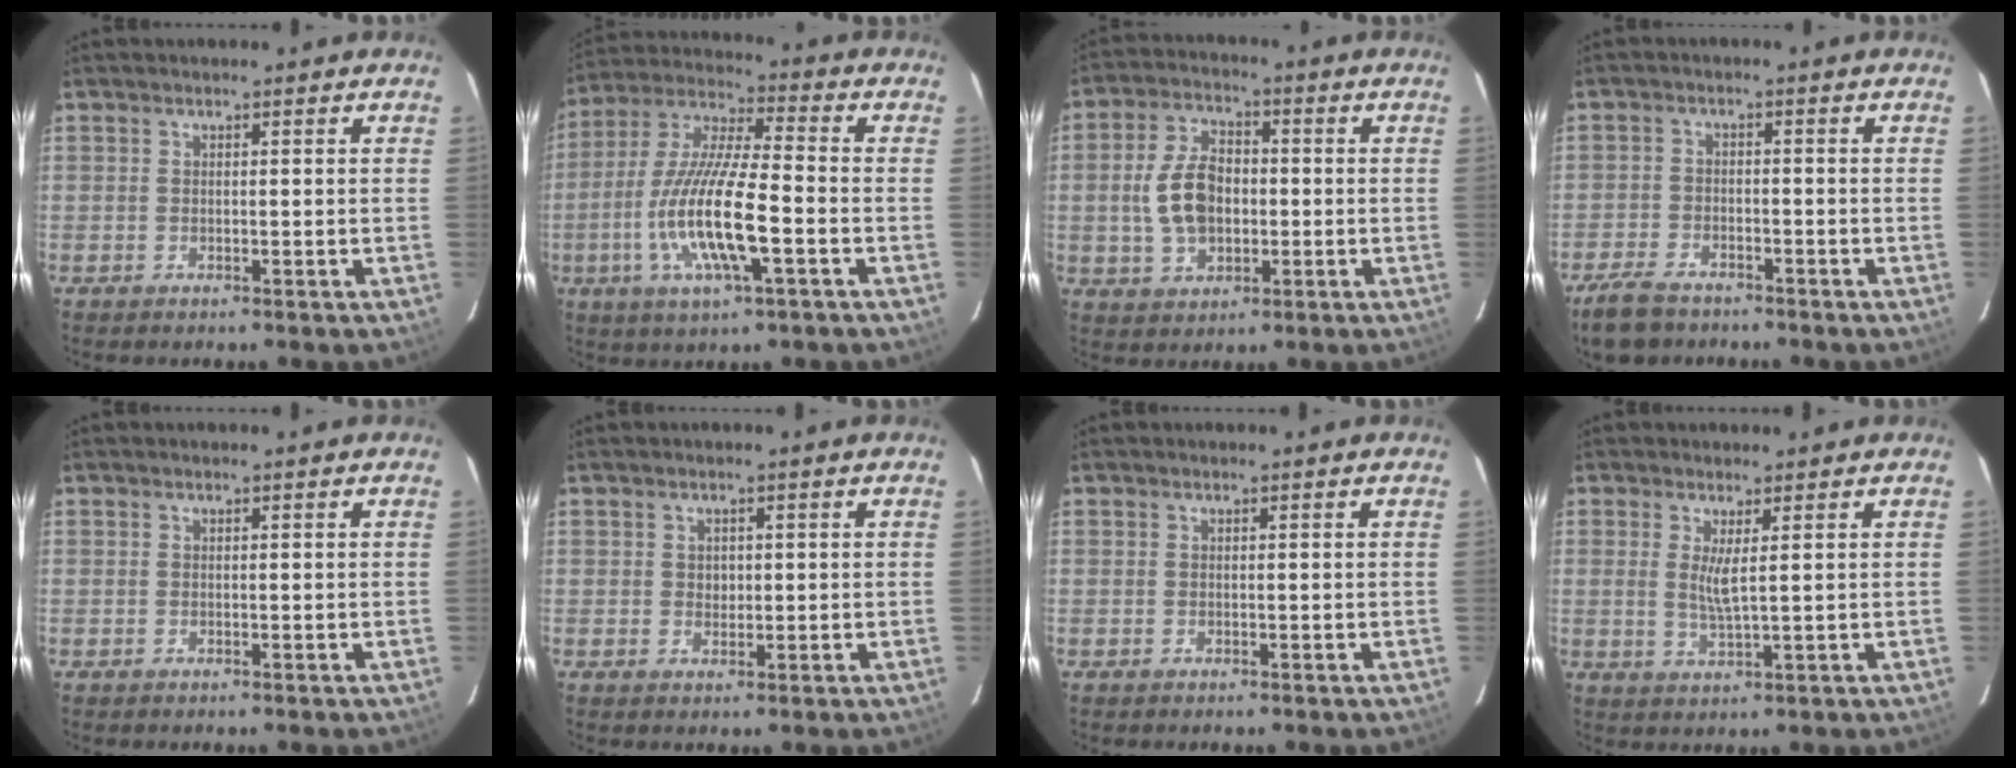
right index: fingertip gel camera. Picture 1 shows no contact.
{"total": 16.1, "force": [-4.7, 3.1, 15.0], "torque": [-0.304, -0.010, -0.090]}
{"total": 10.2, "force": [-0.6, 6.7, 7.7], "torque": [-0.152, 0.019, -0.001]}
{"total": 7.5, "force": [-6.0, 3.6, 3.0], "torque": [-0.090, -0.006, -0.106]}
{"total": 0.0}
{"total": 1.6, "force": [0.3, 1.5, 0.5], "torque": [-0.004, 0.004, 0.004]}
{"total": 0.0}
{"total": 3.5, "force": [1.0, 0.1, 3.4], "torque": [-0.063, -0.008, 0.018]}